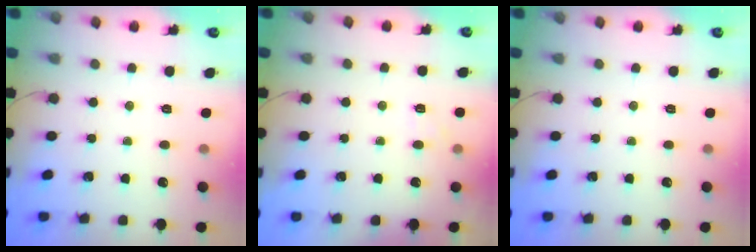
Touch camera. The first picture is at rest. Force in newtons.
{"total": 4.2, "press": 4.0, "slide": 1.4}
{"total": 0.0}